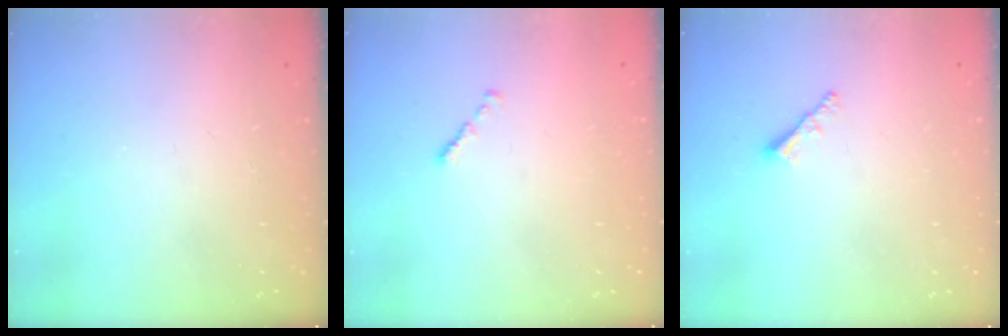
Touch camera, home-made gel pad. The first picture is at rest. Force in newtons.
{"total": 0.7, "press": 0.6, "slide": 0.4}
{"total": 2.1, "press": 2.0, "slide": 0.5}